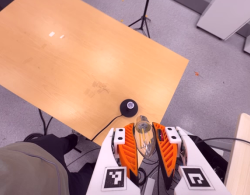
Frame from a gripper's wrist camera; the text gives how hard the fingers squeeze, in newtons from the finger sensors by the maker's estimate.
{"total": 21.7, "left": 24.5, "right": 18.9}